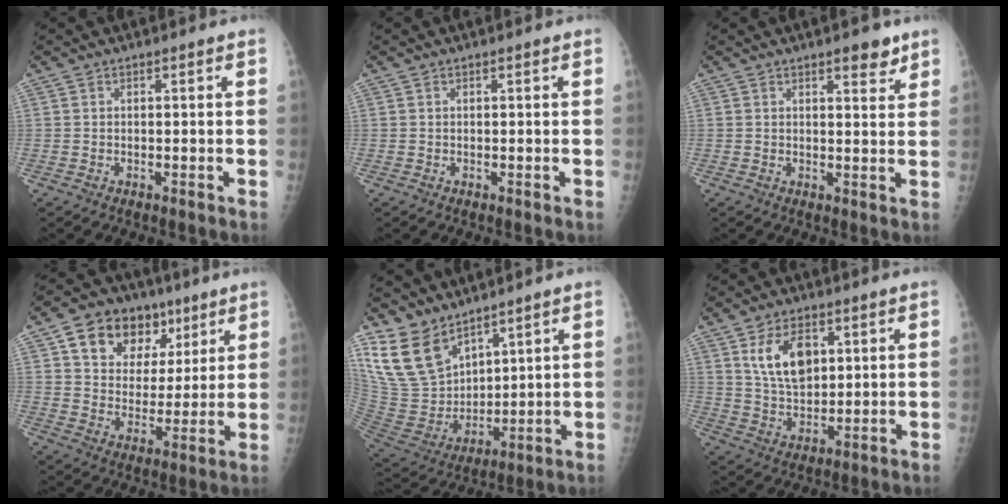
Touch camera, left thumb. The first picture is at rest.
{"total": 0.0}
{"total": 4.1, "force": [2.9, 1.5, 2.6], "torque": [-0.020, -0.017, 0.037]}
{"total": 15.9, "force": [8.1, 11.3, 7.8], "torque": [-0.079, -0.013, 0.131]}
{"total": 15.2, "force": [10.9, 8.6, 6.2], "torque": [-0.095, -0.058, 0.239]}
{"total": 10.1, "force": [3.7, 6.2, 7.1], "torque": [-0.103, -0.018, 0.077]}